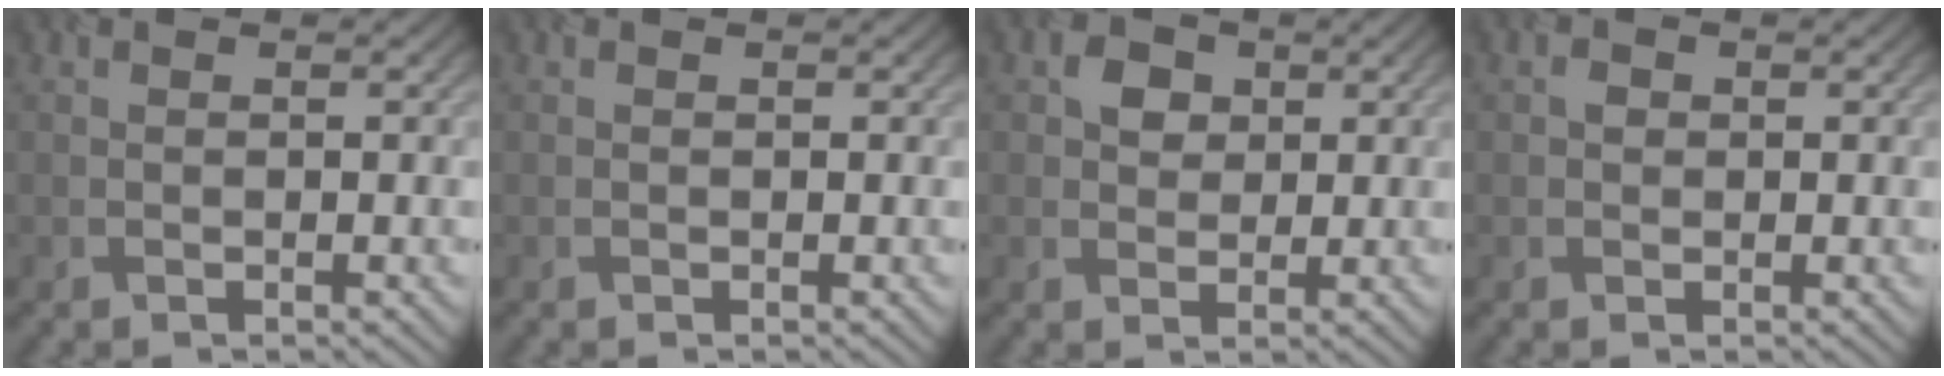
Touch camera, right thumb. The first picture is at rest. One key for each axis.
{"total": 0.0}
{"total": 3.0, "fx": 0.9, "fy": 2.5, "fz": 1.3, "tx": -0.026, "ty": 0.003, "tz": 0.009}
{"total": 0.9, "fx": 0.1, "fy": 0.8, "fz": 0.3, "tx": -0.005, "ty": -0.002, "tz": -0.002}